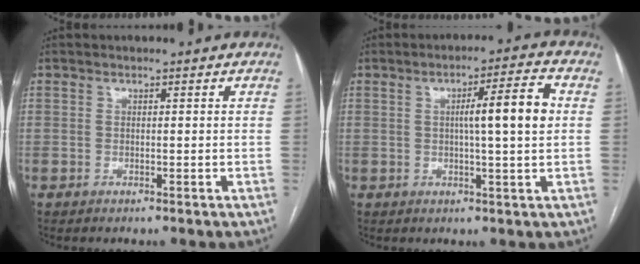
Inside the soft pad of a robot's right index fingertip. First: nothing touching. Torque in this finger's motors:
{"motor_torque": [0.66, 0.47, 0.18, 0.08]}